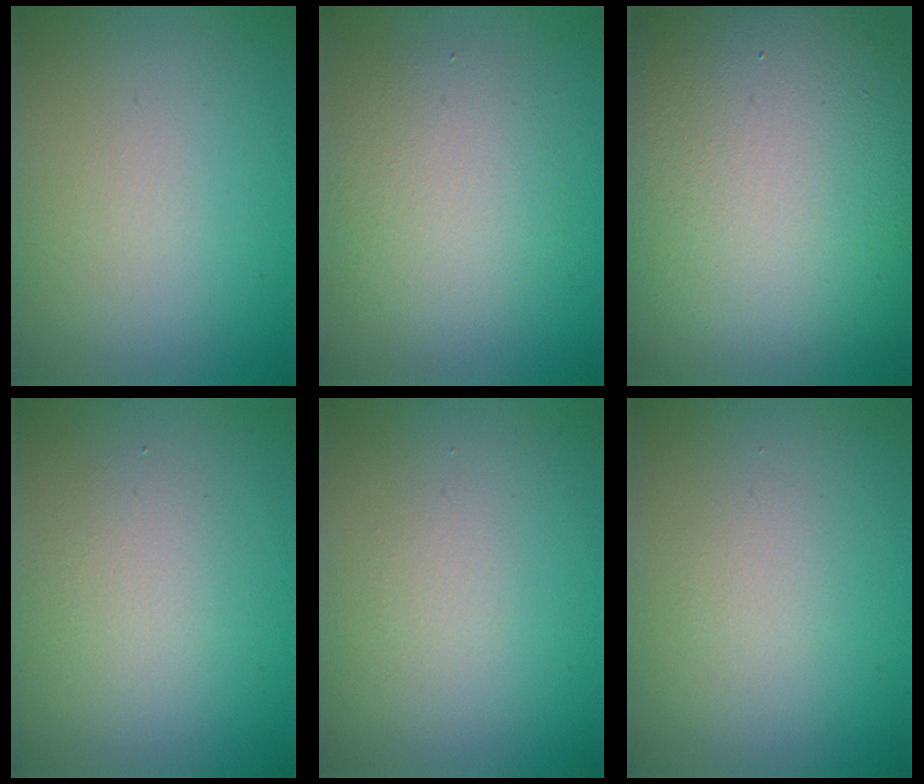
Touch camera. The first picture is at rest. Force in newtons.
{"total": 3.6, "press": 3.6, "slide": 0.2}
{"total": 19.7, "press": 19.7, "slide": 0.7}
{"total": 1.9, "press": 1.9, "slide": 0.1}
{"total": 0.8, "press": 0.8, "slide": 0.0}
{"total": 2.6, "press": 2.6, "slide": 0.3}